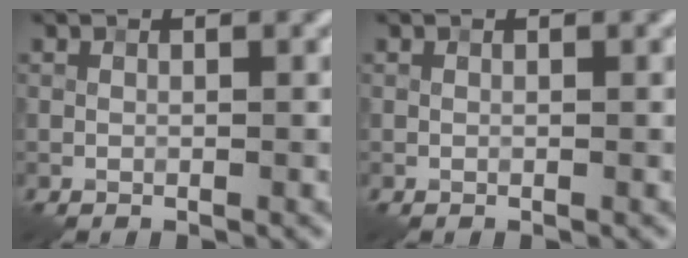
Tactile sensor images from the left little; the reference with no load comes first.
{"total": 0.0}